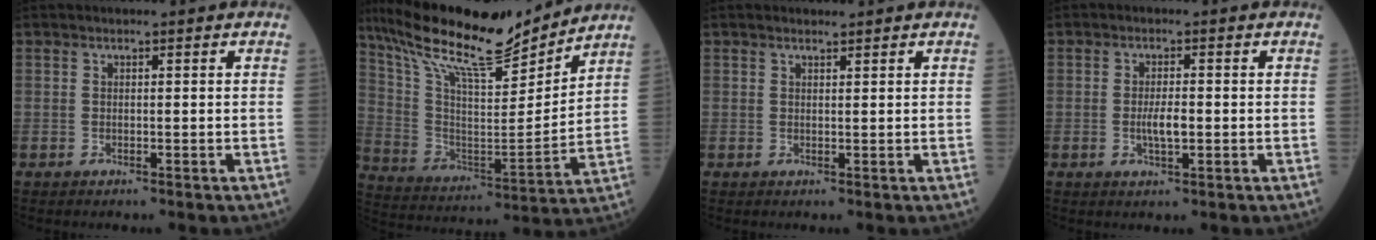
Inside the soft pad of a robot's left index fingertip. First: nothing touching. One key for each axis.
{"total": 20.8, "fx": 18.0, "fy": 2.4, "fz": 10.2, "tx": -0.194, "ty": -0.001, "tz": 0.311}
{"total": 1.2, "fx": 1.1, "fy": 0.2, "fz": 0.4, "tx": -0.012, "ty": 0.006, "tz": 0.019}
{"total": 3.1, "fx": -0.5, "fy": 0.8, "fz": 3.0, "tx": -0.060, "ty": -0.001, "tz": -0.008}